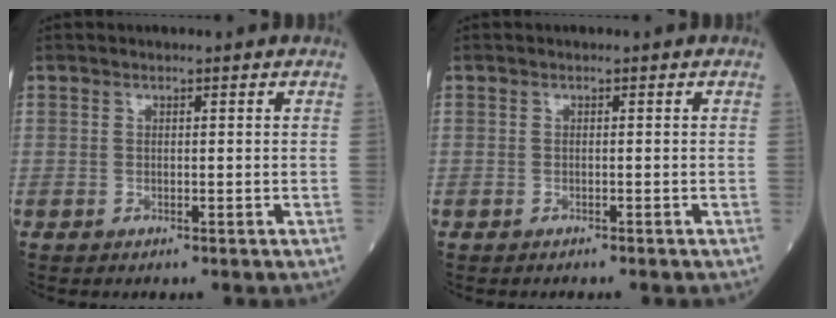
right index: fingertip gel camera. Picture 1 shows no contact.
{"total": 1.0, "force": [-1.0, 0.2, 0.4], "torque": [-0.008, -0.001, -0.013]}